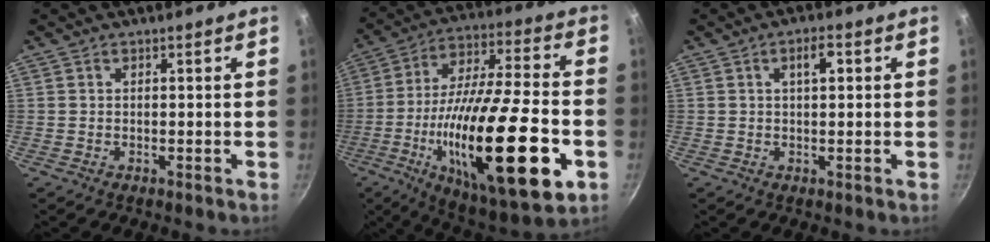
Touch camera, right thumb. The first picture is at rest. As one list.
[{"total": 31.9, "force": [-9.3, 9.7, 29.0], "torque": [-0.468, 0.020, -0.145]}, {"total": 3.7, "force": [0.9, 1.3, 3.3], "torque": [-0.051, 0.006, 0.011]}]